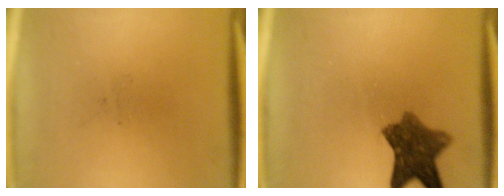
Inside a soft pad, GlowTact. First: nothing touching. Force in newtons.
{"total": 8.3}